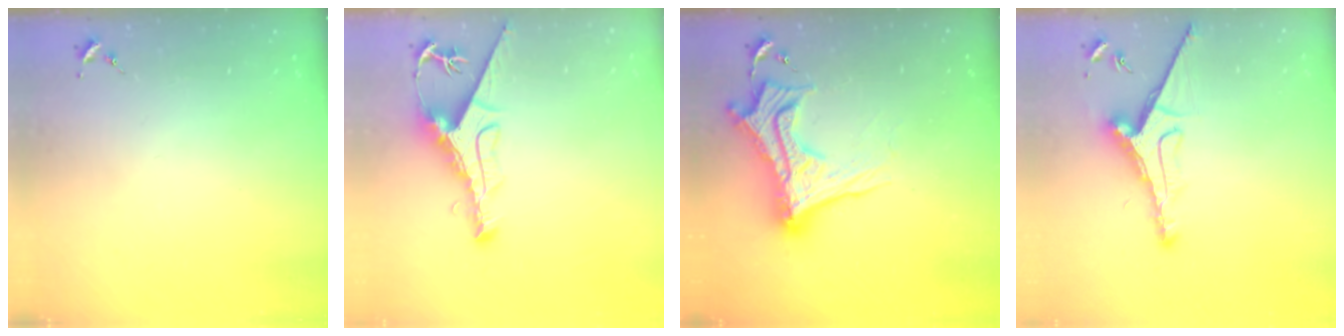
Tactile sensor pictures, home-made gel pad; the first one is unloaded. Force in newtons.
{"total": 10.2, "press": 10.1, "slide": 1.4}
{"total": 17.6, "press": 17.5, "slide": 0.9}
{"total": 11.0, "press": 11.0, "slide": 0.8}